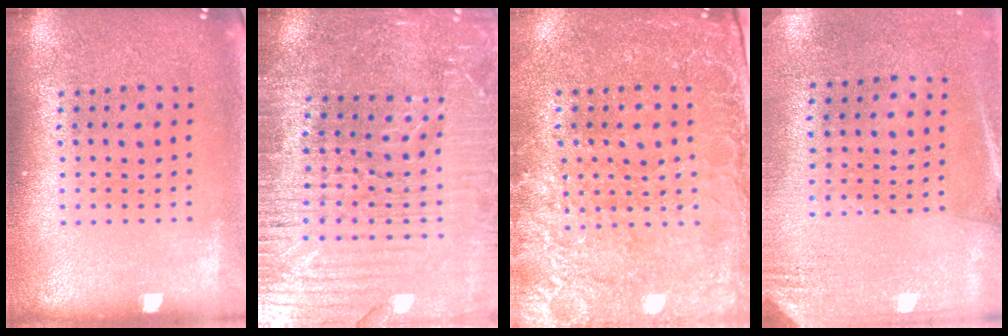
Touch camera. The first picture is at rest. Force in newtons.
{"total": 4.1, "press": 3.9, "slide": 1.1}
{"total": 2.9, "press": 2.8, "slide": 0.8}
{"total": 2.7, "press": 2.4, "slide": 1.3}